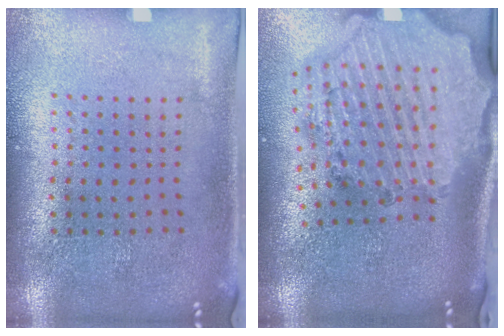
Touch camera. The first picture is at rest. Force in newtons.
{"total": 4.0, "press": 3.2, "slide": 2.4}